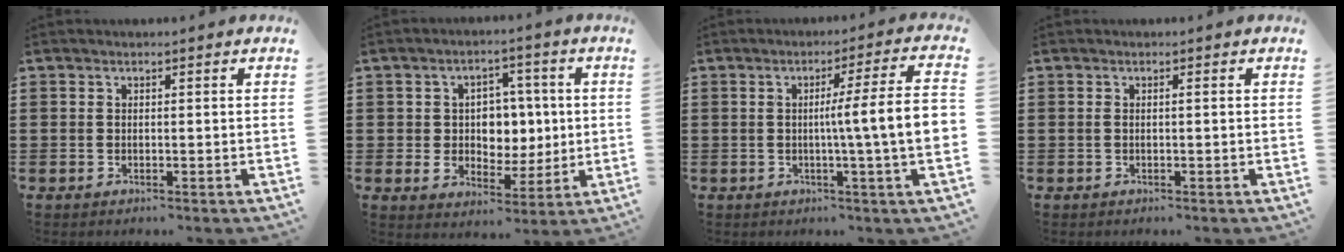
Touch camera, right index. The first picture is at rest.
{"total": 6.2, "force": [0.5, 5.4, 3.0], "torque": [-0.063, 0.012, 0.005]}
{"total": 8.5, "force": [-0.3, -0.4, 8.4], "torque": [-0.142, -0.012, -0.012]}
{"total": 0.6, "force": [-0.1, 0.0, 0.6], "torque": [-0.012, -0.003, 0.000]}